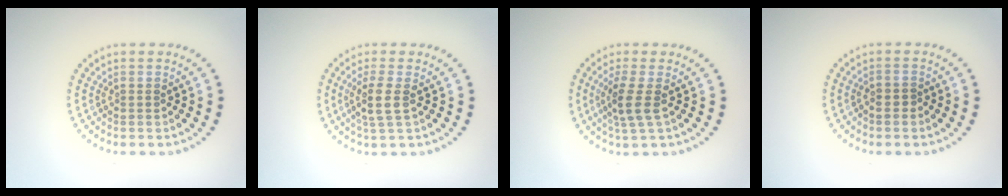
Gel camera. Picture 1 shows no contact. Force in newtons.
{"total": 2.4, "press": 2.0, "slide": 1.3}
{"total": 2.6, "press": 2.1, "slide": 1.6}
{"total": 0.6, "press": 0.5, "slide": 0.3}